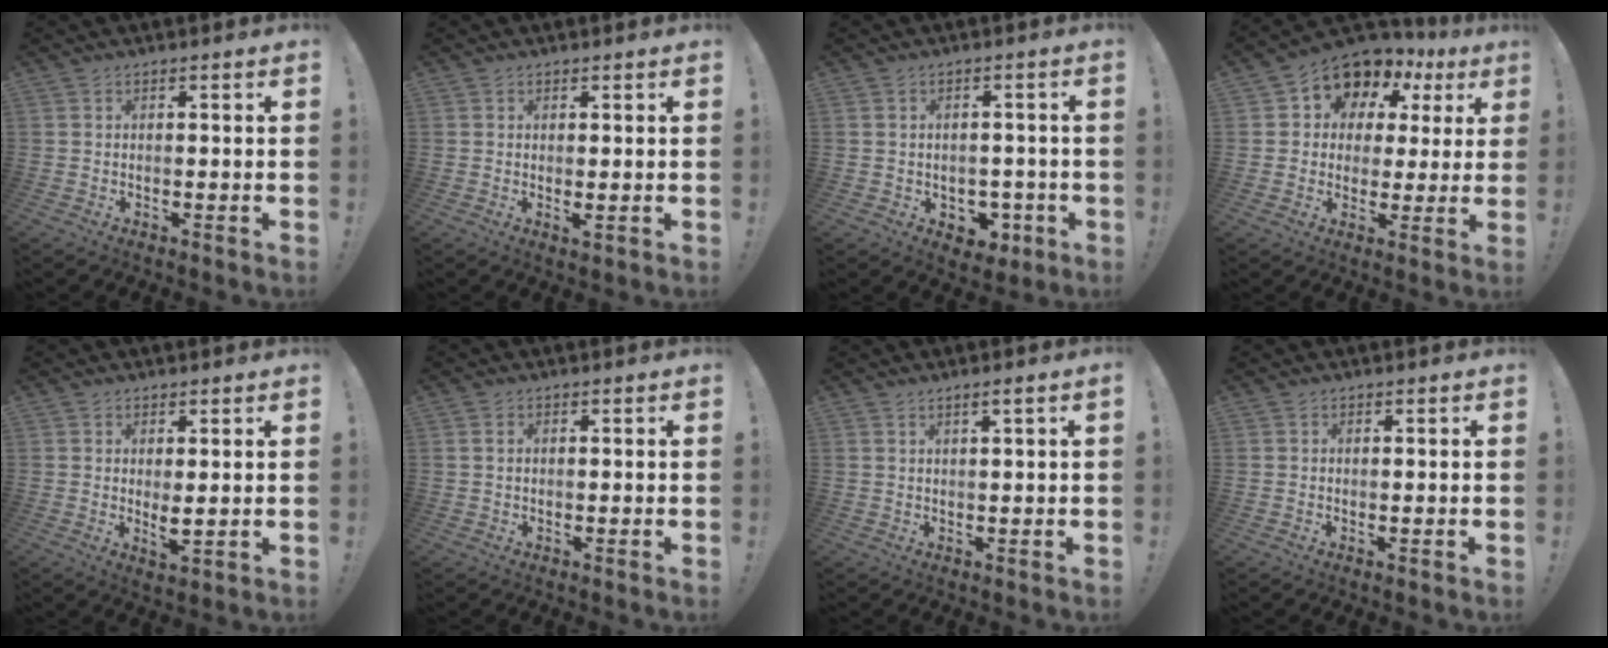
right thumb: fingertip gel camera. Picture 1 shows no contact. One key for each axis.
{"total": 1.2, "fx": 0.4, "fy": 0.5, "fz": 1.1, "tx": -0.008, "ty": -0.007, "tz": 0.008}
{"total": 5.5, "fx": -0.9, "fy": 4.9, "fz": 2.3, "tx": -0.025, "ty": 0.011, "tz": -0.007}
{"total": 9.6, "fx": 5.5, "fy": 6.9, "fz": 3.7, "tx": -0.062, "ty": -0.043, "tz": 0.099}
{"total": 3.6, "fx": 1.1, "fy": 1.3, "fz": 3.2, "tx": -0.039, "ty": -0.015, "tz": 0.020}
{"total": 1.1, "fx": 0.5, "fy": 0.8, "fz": 0.6, "tx": -0.012, "ty": 0.002, "tz": 0.008}
{"total": 2.0, "fx": 1.1, "fy": -0.2, "fz": 1.7, "tx": -0.038, "ty": 0.001, "tz": 0.020}
{"total": 0.0}